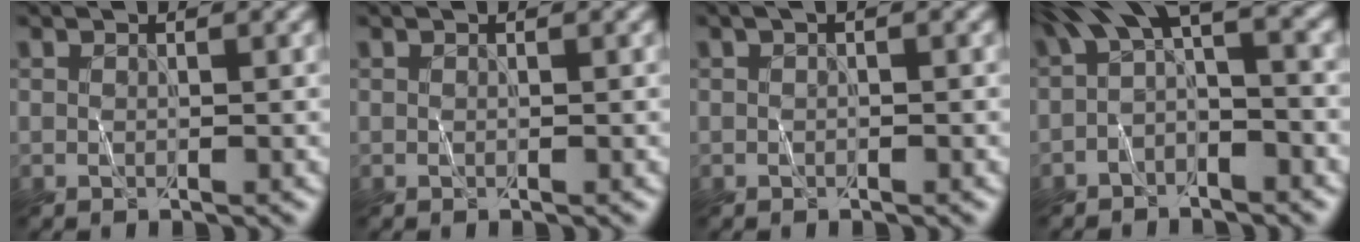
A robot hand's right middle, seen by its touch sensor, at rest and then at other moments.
{"total": 0.0}
{"total": 1.0, "force": [0.4, 0.3, 0.9], "torque": [-0.012, -0.006, 0.001]}
{"total": 5.3, "force": [0.1, 2.1, 4.9], "torque": [-0.084, 0.026, -0.012]}